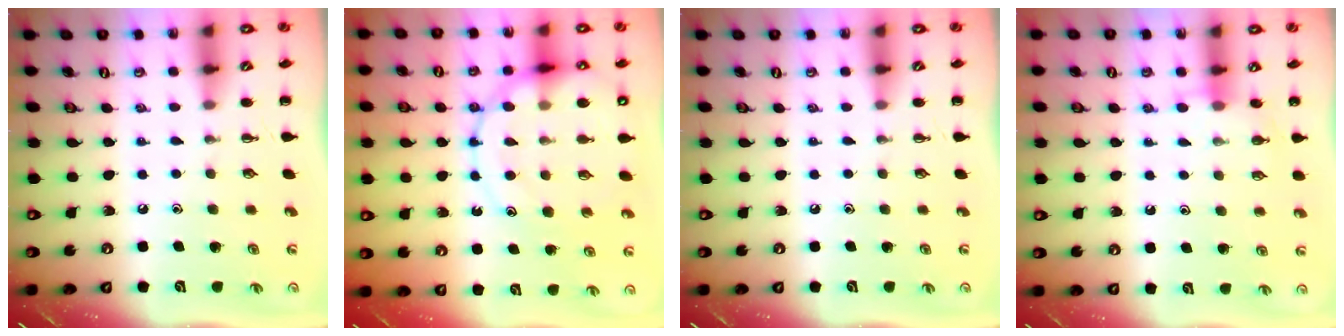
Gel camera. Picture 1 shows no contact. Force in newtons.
{"total": 17.0, "press": 16.8, "slide": 3.0}
{"total": 0.0}
{"total": 6.0, "press": 5.9, "slide": 1.3}